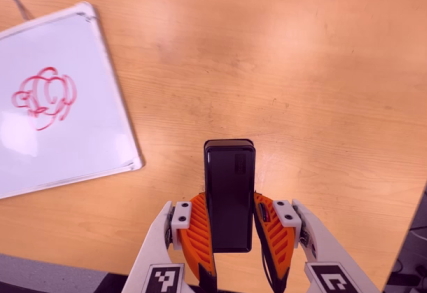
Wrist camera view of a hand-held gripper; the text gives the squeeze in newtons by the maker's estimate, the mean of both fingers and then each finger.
{"total": 4.5, "left": 3.4, "right": 5.7}